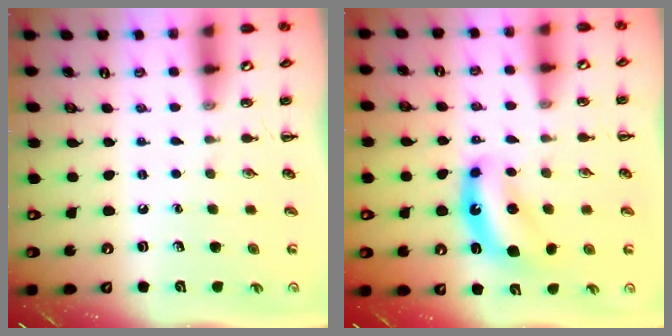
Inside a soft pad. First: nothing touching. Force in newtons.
{"total": 7.8, "press": 7.7, "slide": 1.4}